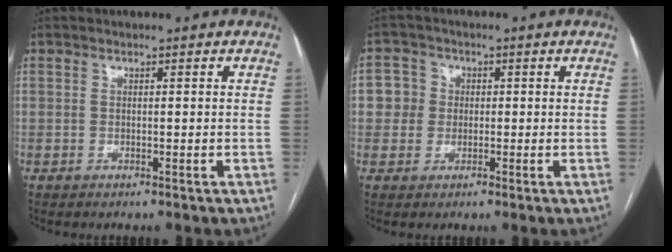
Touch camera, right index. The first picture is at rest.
{"total": 4.2, "force": [0.1, 4.2, 0.4], "torque": [-0.003, 0.019, 0.003]}